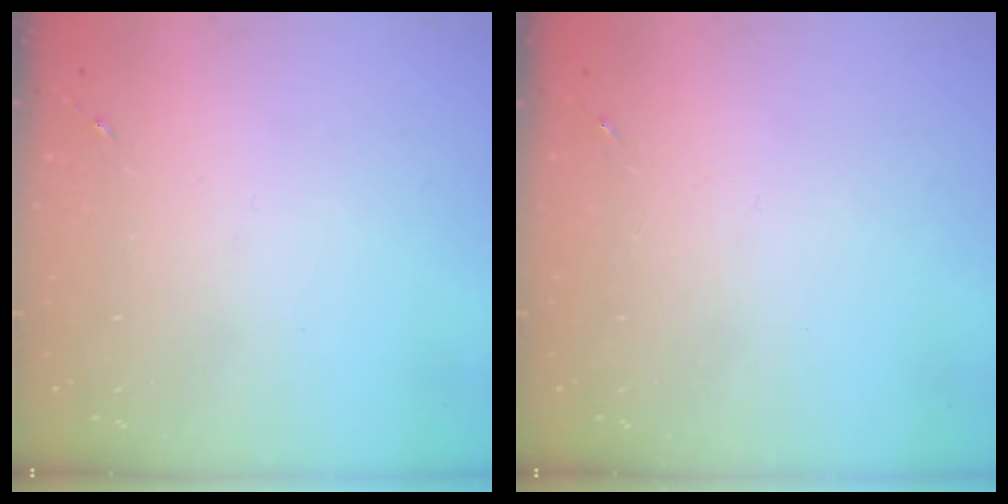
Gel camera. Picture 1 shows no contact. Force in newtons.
{"total": 0.0}